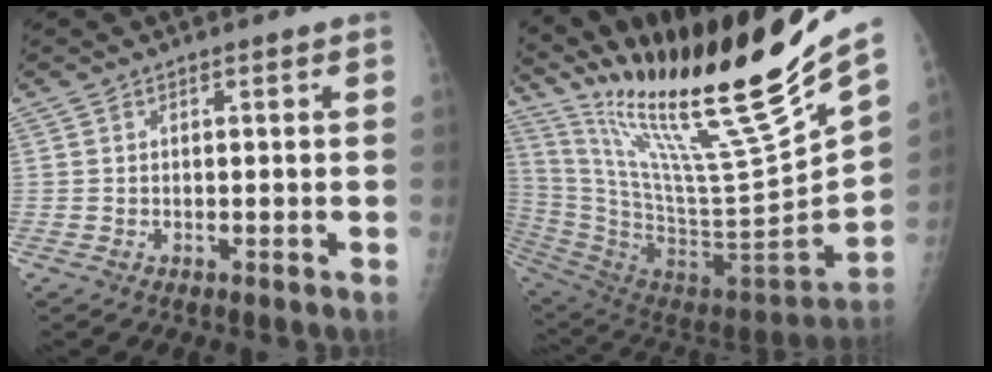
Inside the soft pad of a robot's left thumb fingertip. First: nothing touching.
{"total": 31.9, "force": [22.3, 2.8, 22.5], "torque": [-0.364, -0.122, 0.394]}